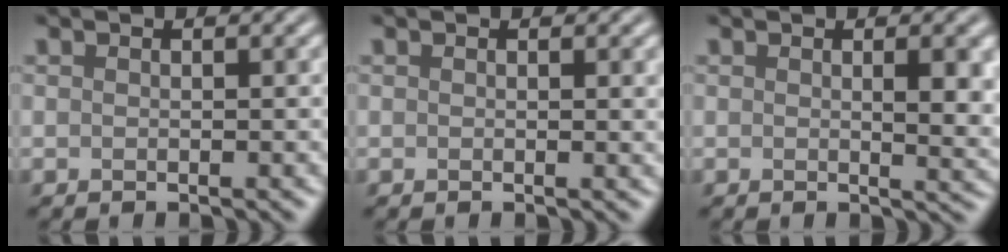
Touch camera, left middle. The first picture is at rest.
{"total": 0.6, "force": [0.2, 0.0, 0.5], "torque": [-0.003, 0.001, 0.000]}
{"total": 3.2, "force": [0.5, 0.8, 3.1], "torque": [-0.037, -0.003, 0.009]}